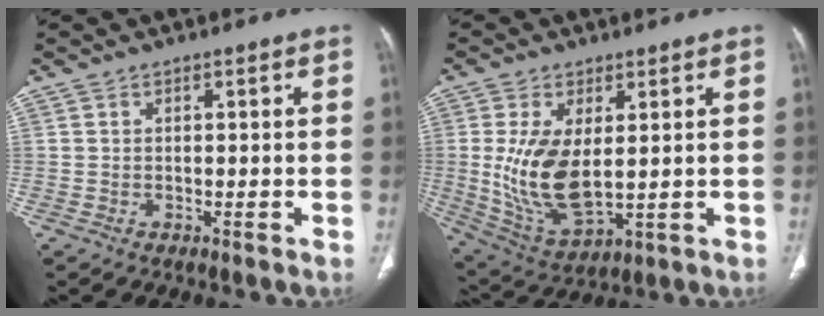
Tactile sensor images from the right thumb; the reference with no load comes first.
{"total": 12.4, "force": [1.2, 6.1, 10.7], "torque": [-0.213, -0.019, 0.041]}